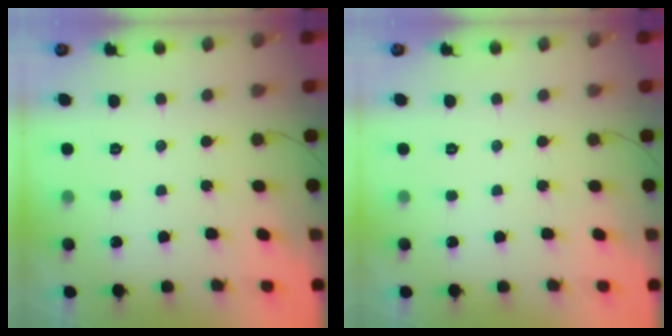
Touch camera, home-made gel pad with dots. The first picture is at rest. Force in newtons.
{"total": 0.0}